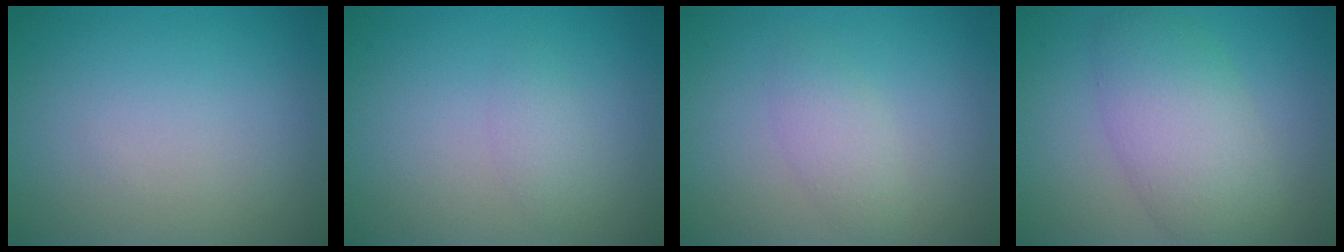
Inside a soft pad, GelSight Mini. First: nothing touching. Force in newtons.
{"total": 1.2, "press": 1.2, "slide": 0.1}
{"total": 1.7, "press": 1.7, "slide": 0.1}
{"total": 5.8, "press": 5.8, "slide": 0.1}